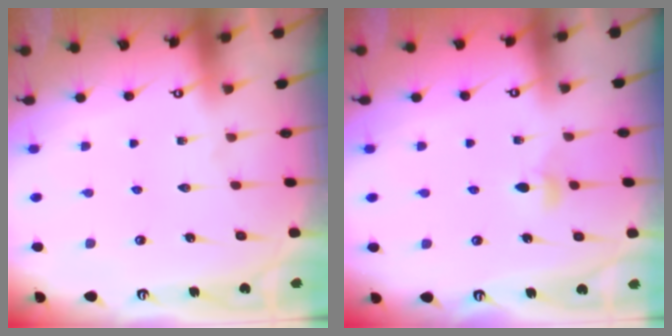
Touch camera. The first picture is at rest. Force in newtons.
{"total": 3.2, "press": 3.2, "slide": 0.6}